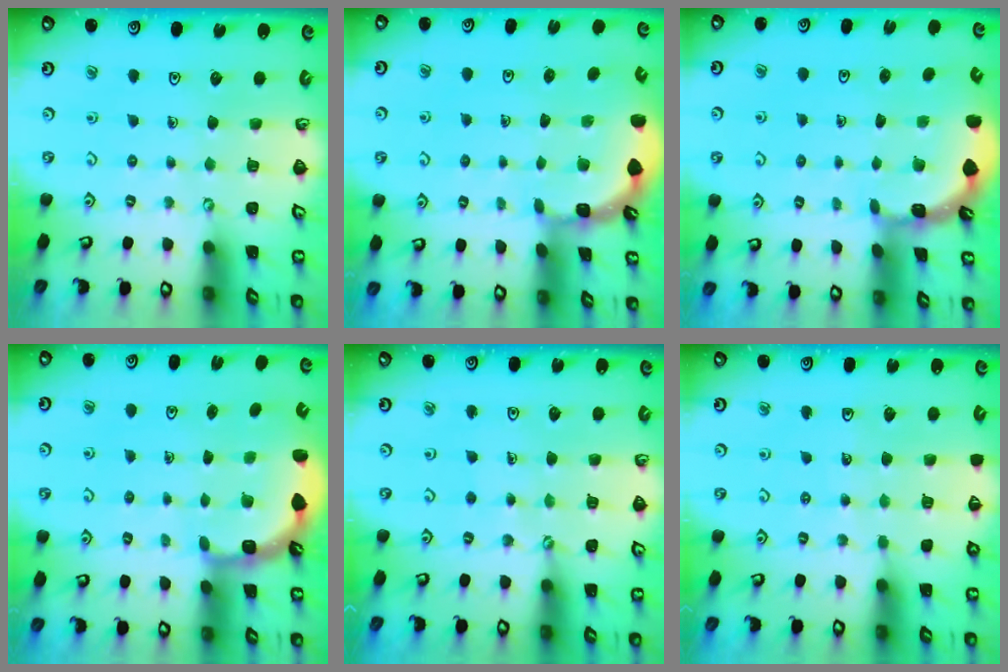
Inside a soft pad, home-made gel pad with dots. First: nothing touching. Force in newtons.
{"total": 1.5, "press": 1.5, "slide": 0.1}
{"total": 2.0, "press": 2.0, "slide": 0.1}
{"total": 3.3, "press": 2.5, "slide": 2.2}
{"total": 0.5, "press": 0.5, "slide": 0.1}
{"total": 2.4, "press": 2.1, "slide": 1.2}